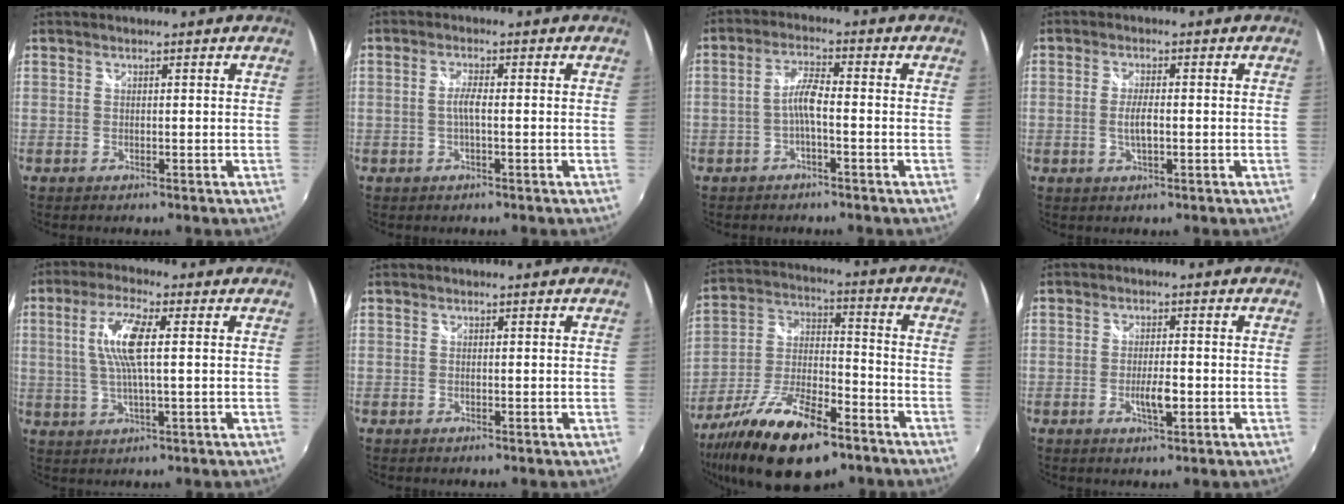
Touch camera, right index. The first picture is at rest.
{"total": 2.1, "force": [-0.2, 0.3, 2.1], "torque": [-0.041, 0.001, -0.007]}
{"total": 4.1, "force": [-1.6, 0.6, 3.7], "torque": [-0.077, 0.009, -0.031]}
{"total": 3.4, "force": [-0.6, 0.8, 3.2], "torque": [-0.059, -0.003, -0.011]}
{"total": 8.8, "force": [1.4, 1.5, 8.6], "torque": [-0.168, 0.005, 0.027]}
{"total": 0.0}
{"total": 20.7, "force": [-12.8, 7.9, 14.3], "torque": [-0.278, -0.033, -0.221]}
{"total": 3.9, "force": [-1.1, 1.3, 3.5], "torque": [-0.066, -0.004, -0.021]}